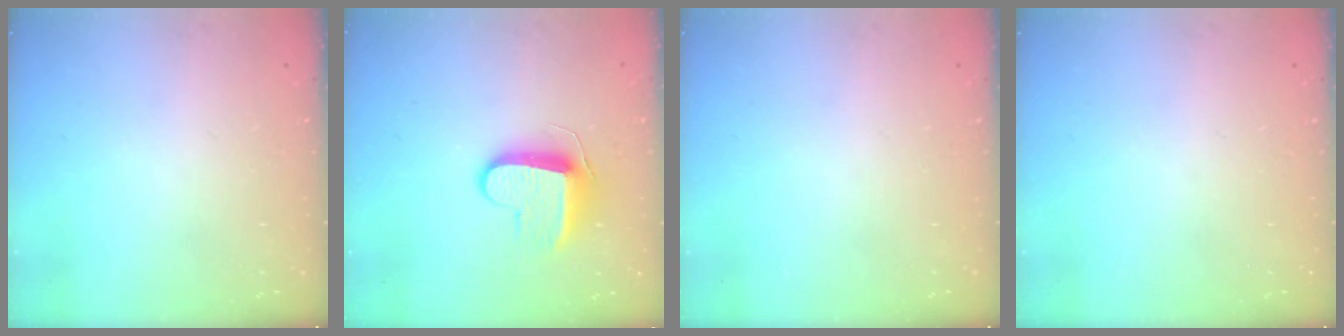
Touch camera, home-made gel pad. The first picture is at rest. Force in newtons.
{"total": 9.3, "press": 9.3, "slide": 0.4}
{"total": 0.0}
{"total": 0.0}